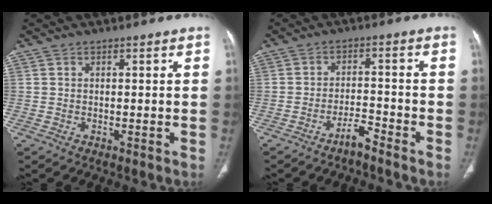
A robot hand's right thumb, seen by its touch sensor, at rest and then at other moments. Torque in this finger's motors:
{"motor_torque": [1.09, 0.05, 0.45, -1.13, 0.13]}